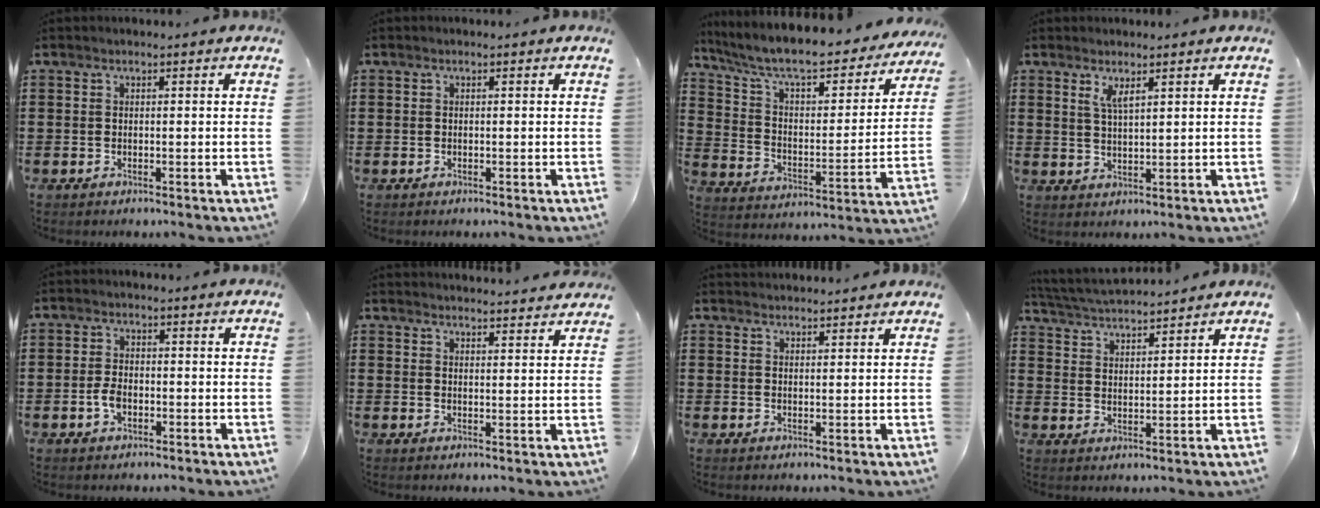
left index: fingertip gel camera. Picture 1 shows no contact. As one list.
[{"total": 0.0}, {"total": 8.1, "force": [6.9, 1.3, 4.1], "torque": [-0.109, -0.053, 0.114]}, {"total": 2.9, "force": [2.0, 0.9, 2.0], "torque": [-0.044, 0.004, 0.035]}, {"total": 3.0, "force": [-0.8, 1.7, 2.3], "torque": [-0.065, -0.007, -0.019]}, {"total": 3.0, "force": [3.0, -0.3, -0.1], "torque": [0.001, -0.017, 0.055]}, {"total": 2.0, "force": [2.0, 0.1, -0.1], "torque": [-0.003, -0.001, 0.038]}, {"total": 4.3, "force": [4.3, -0.1, 0.7], "torque": [-0.030, -0.021, 0.074]}]